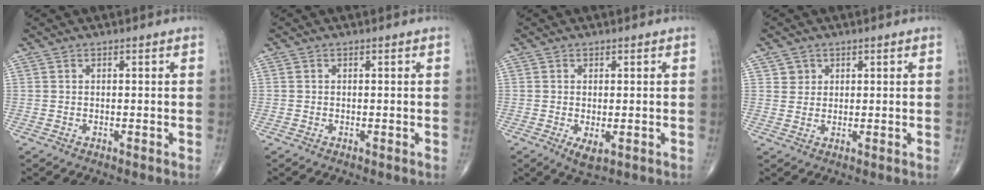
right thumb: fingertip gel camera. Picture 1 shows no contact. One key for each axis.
{"total": 0.0}
{"total": 3.2, "fx": -0.8, "fy": 1.4, "fz": 2.8, "tx": -0.049, "ty": -0.010, "tz": -0.009}
{"total": 2.5, "fx": 1.2, "fy": 2.2, "fz": 0.1, "tx": 0.018, "ty": -0.005, "tz": 0.013}